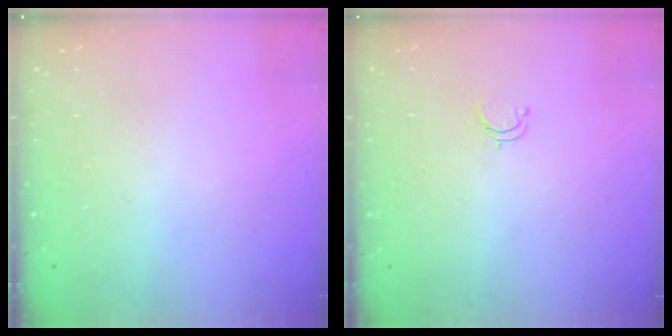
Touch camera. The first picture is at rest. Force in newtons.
{"total": 2.4, "press": 2.4, "slide": 0.2}